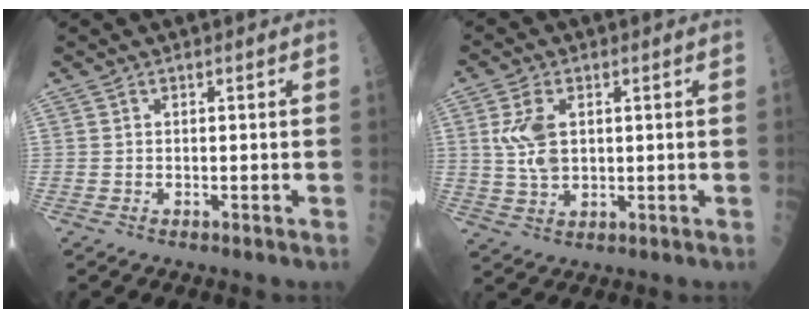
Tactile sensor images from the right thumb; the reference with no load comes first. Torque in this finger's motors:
{"motor_torque": [-0.02, 0.03, 0.39, 0.38, 0.06]}